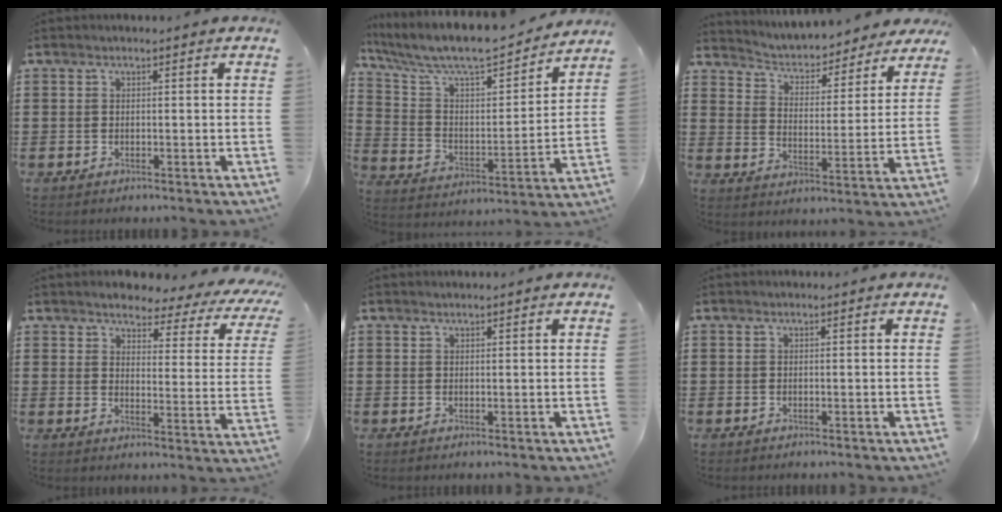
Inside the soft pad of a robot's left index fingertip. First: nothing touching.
{"total": 8.4, "force": [7.4, 1.7, 3.6], "torque": [-0.107, -0.057, 0.123]}
{"total": 3.5, "force": [3.5, 0.6, 0.2], "torque": [-0.029, -0.031, 0.050]}
{"total": 3.3, "force": [3.0, 0.7, 1.2], "torque": [-0.038, -0.025, 0.041]}
{"total": 0.6, "force": [0.5, 0.2, 0.1], "torque": [-0.003, 0.001, 0.011]}
{"total": 0.0}